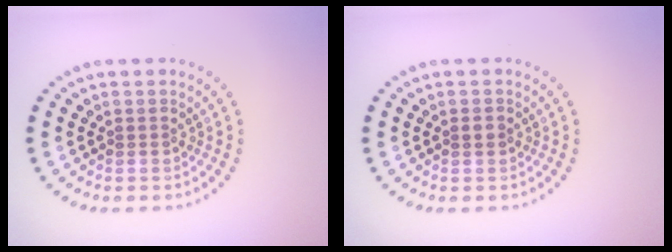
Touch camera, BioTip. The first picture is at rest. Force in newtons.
{"total": 1.0, "press": 1.0, "slide": 0.2}